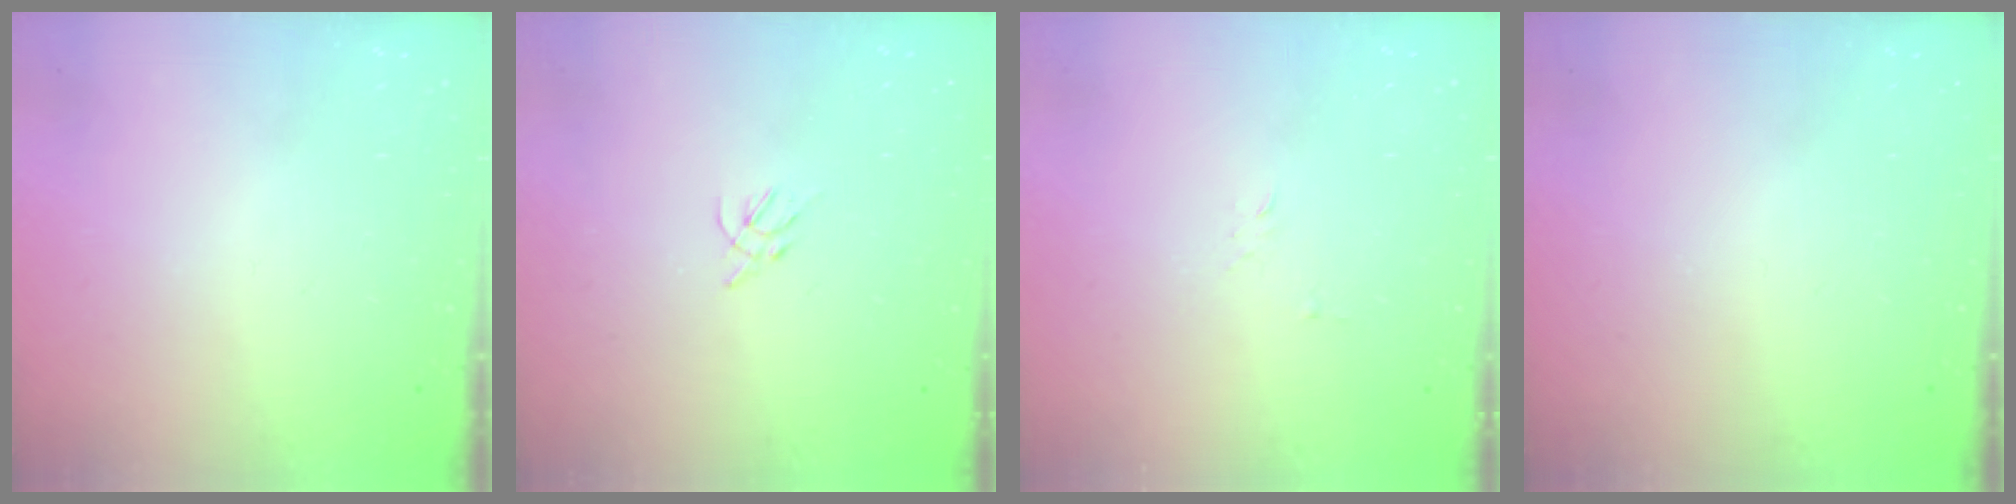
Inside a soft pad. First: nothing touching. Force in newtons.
{"total": 2.3, "press": 2.2, "slide": 0.6}
{"total": 2.7, "press": 2.7, "slide": 0.3}
{"total": 0.0}